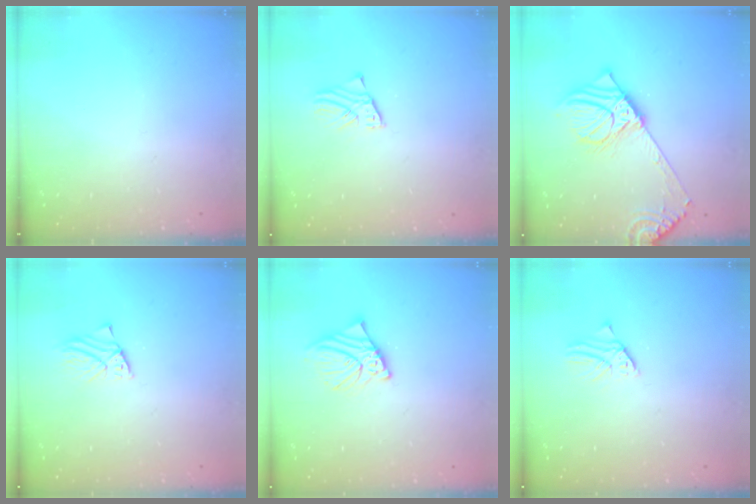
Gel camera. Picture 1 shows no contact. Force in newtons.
{"total": 1.6, "press": 1.6, "slide": 0.2}
{"total": 15.9, "press": 15.5, "slide": 3.5}
{"total": 1.4, "press": 1.4, "slide": 0.1}
{"total": 7.5, "press": 7.4, "slide": 0.9}
{"total": 1.1, "press": 1.1, "slide": 0.1}